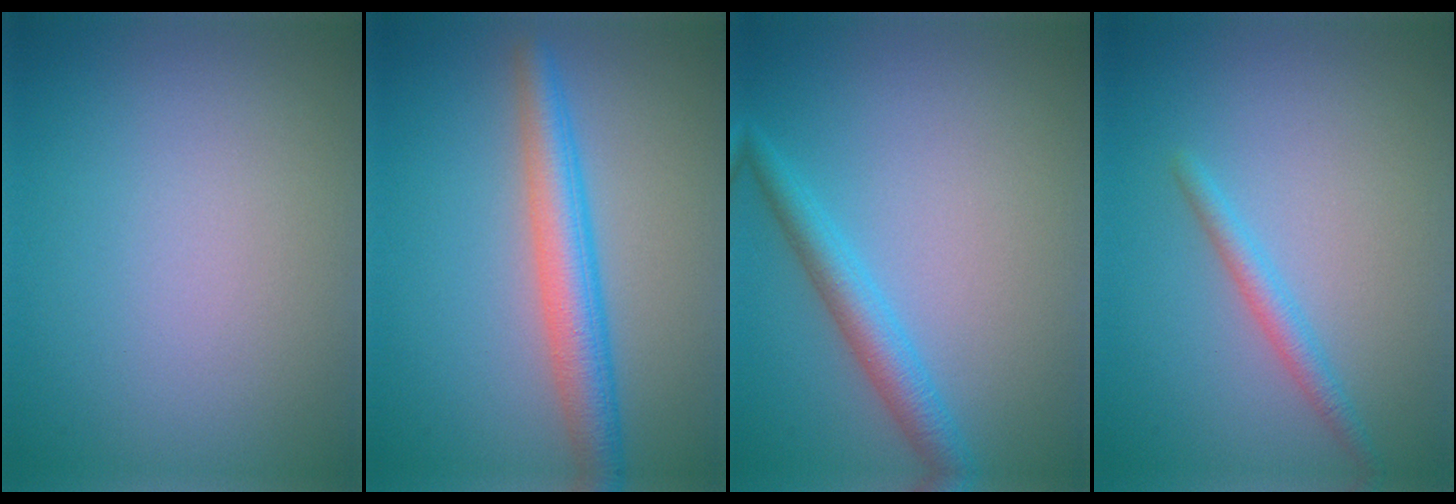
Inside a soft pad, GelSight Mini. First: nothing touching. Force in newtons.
{"total": 4.4, "press": 4.4, "slide": 0.0}
{"total": 3.1, "press": 3.1, "slide": 0.0}
{"total": 1.8, "press": 1.8, "slide": 0.1}